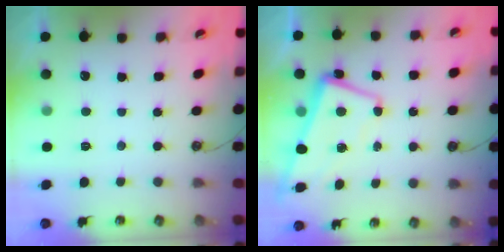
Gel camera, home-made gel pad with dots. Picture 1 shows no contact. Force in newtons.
{"total": 1.1, "press": 0.6, "slide": 0.9}